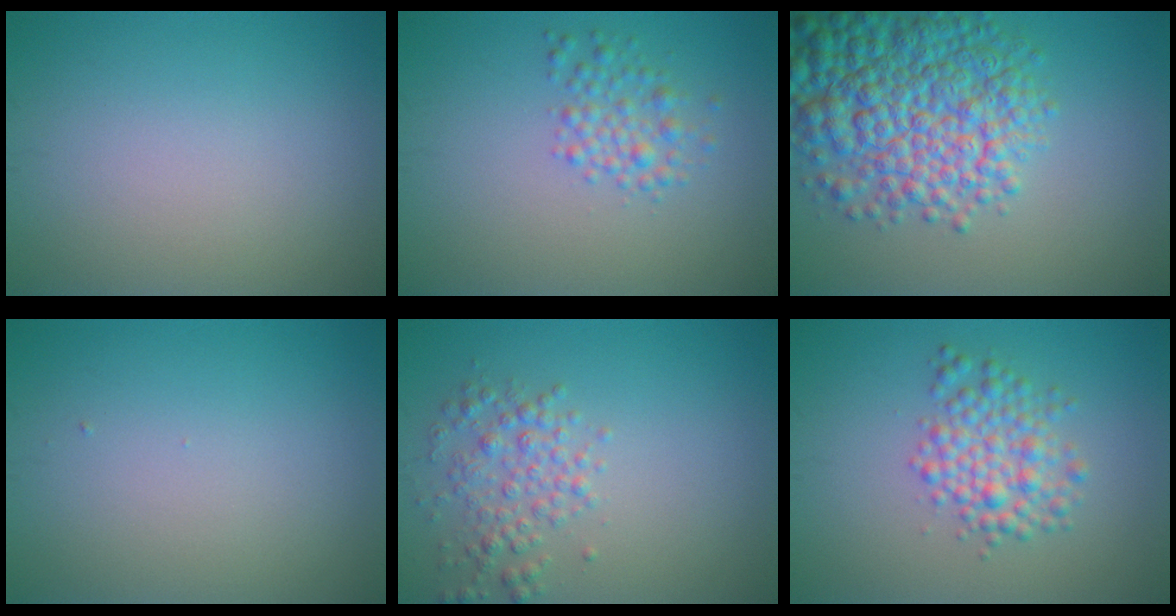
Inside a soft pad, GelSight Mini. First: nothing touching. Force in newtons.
{"total": 2.3, "press": 2.3, "slide": 0.0}
{"total": 9.7, "press": 9.7, "slide": 0.3}
{"total": 0.0}
{"total": 2.8, "press": 2.8, "slide": 0.1}
{"total": 3.8, "press": 3.8, "slide": 0.0}